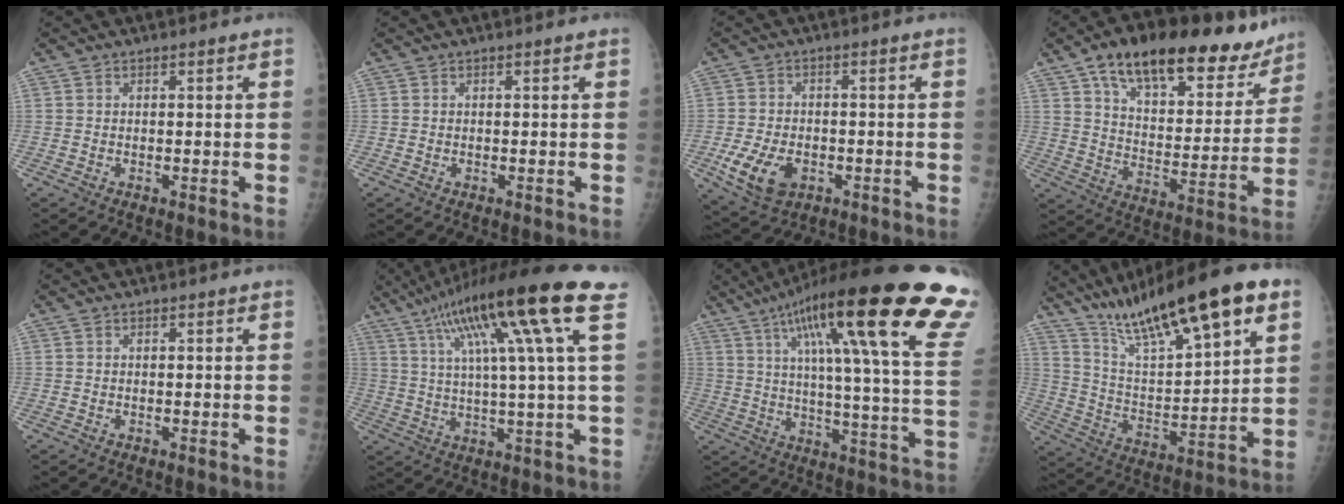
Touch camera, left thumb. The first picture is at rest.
{"total": 0.0}
{"total": 8.9, "force": [-3.0, 5.9, 5.9], "torque": [-0.108, 0.004, -0.044]}
{"total": 26.4, "force": [18.1, 11.4, 15.5], "torque": [-0.194, -0.048, 0.274]}
{"total": 0.0}
{"total": 19.5, "force": [9.4, 0.5, 17.0], "torque": [-0.279, -0.002, 0.149]}
{"total": 34.1, "force": [20.5, 4.7, 26.9], "torque": [-0.317, -0.056, 0.290]}
{"total": 24.6, "force": [15.1, 6.0, 18.5], "torque": [-0.288, -0.034, 0.259]}